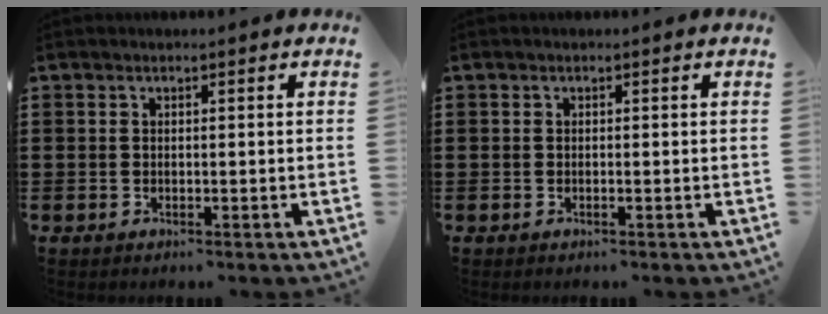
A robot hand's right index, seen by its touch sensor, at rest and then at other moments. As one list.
[{"total": 0.0}]